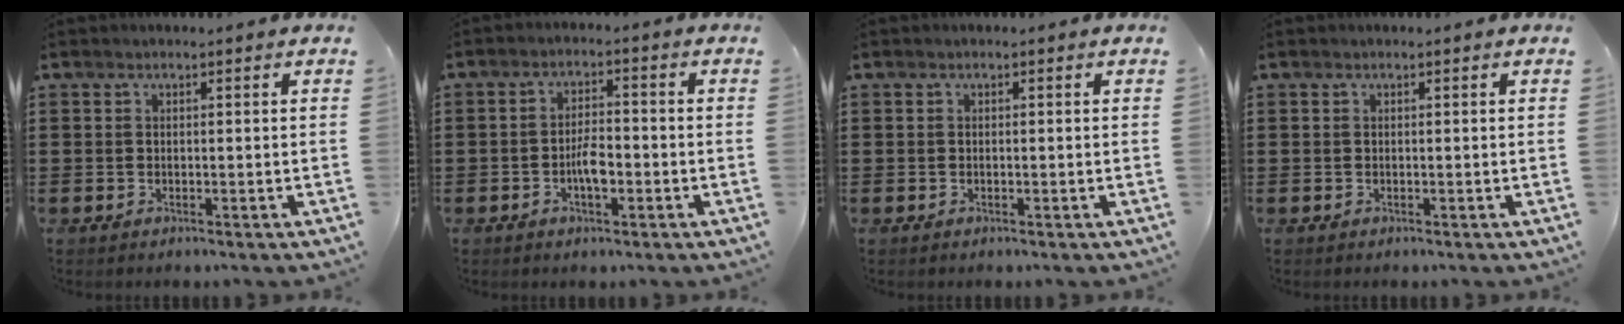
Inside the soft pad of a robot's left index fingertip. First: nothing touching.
{"total": 4.1, "force": [-1.2, 1.5, 3.6], "torque": [-0.071, 0.005, -0.024]}
{"total": 0.0}
{"total": 0.0}